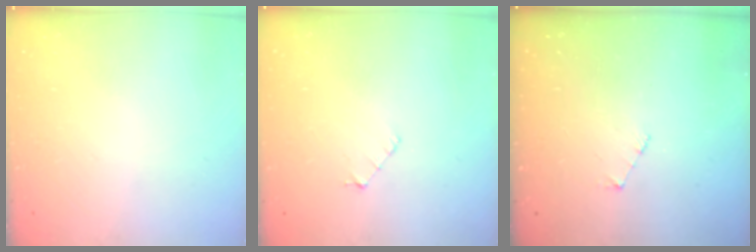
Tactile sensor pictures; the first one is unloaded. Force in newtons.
{"total": 3.5, "press": 3.5, "slide": 0.3}
{"total": 3.0, "press": 3.0, "slide": 0.3}